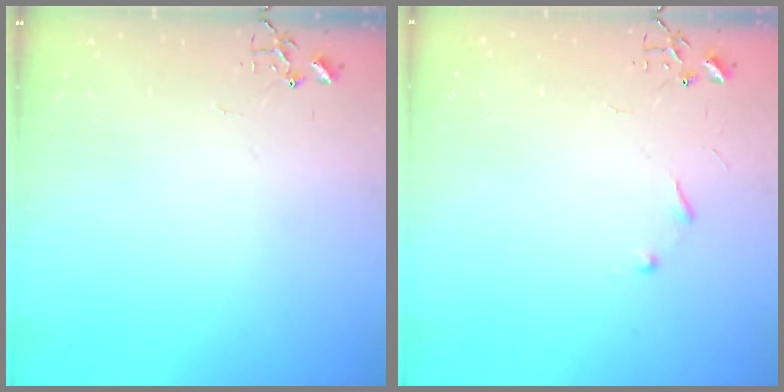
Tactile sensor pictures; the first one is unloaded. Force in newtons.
{"total": 6.0, "press": 6.0, "slide": 0.6}